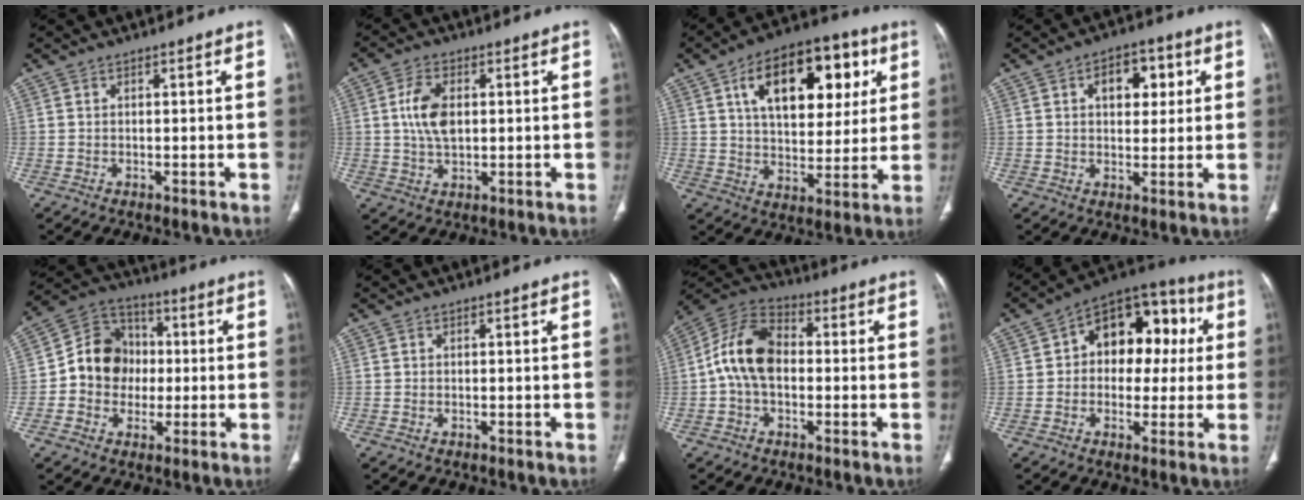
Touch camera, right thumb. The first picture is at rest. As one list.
[{"total": 7.3, "force": [1.1, 4.3, 5.8], "torque": [-0.112, -0.001, 0.021]}, {"total": 21.5, "force": [7.7, 12.0, 16.1], "torque": [-0.200, -0.003, 0.118]}, {"total": 8.6, "force": [2.7, 5.3, 6.1], "torque": [-0.051, 0.001, 0.037]}, {"total": 12.3, "force": [-0.7, 11.0, 5.5], "torque": [-0.052, 0.030, -0.022]}, {"total": 0.0}, {"total": 11.9, "force": [-0.4, 7.9, 8.9], "torque": [-0.161, 0.033, -0.021]}, {"total": 16.8, "force": [2.8, 11.2, 12.1], "torque": [-0.107, 0.039, 0.031]}]